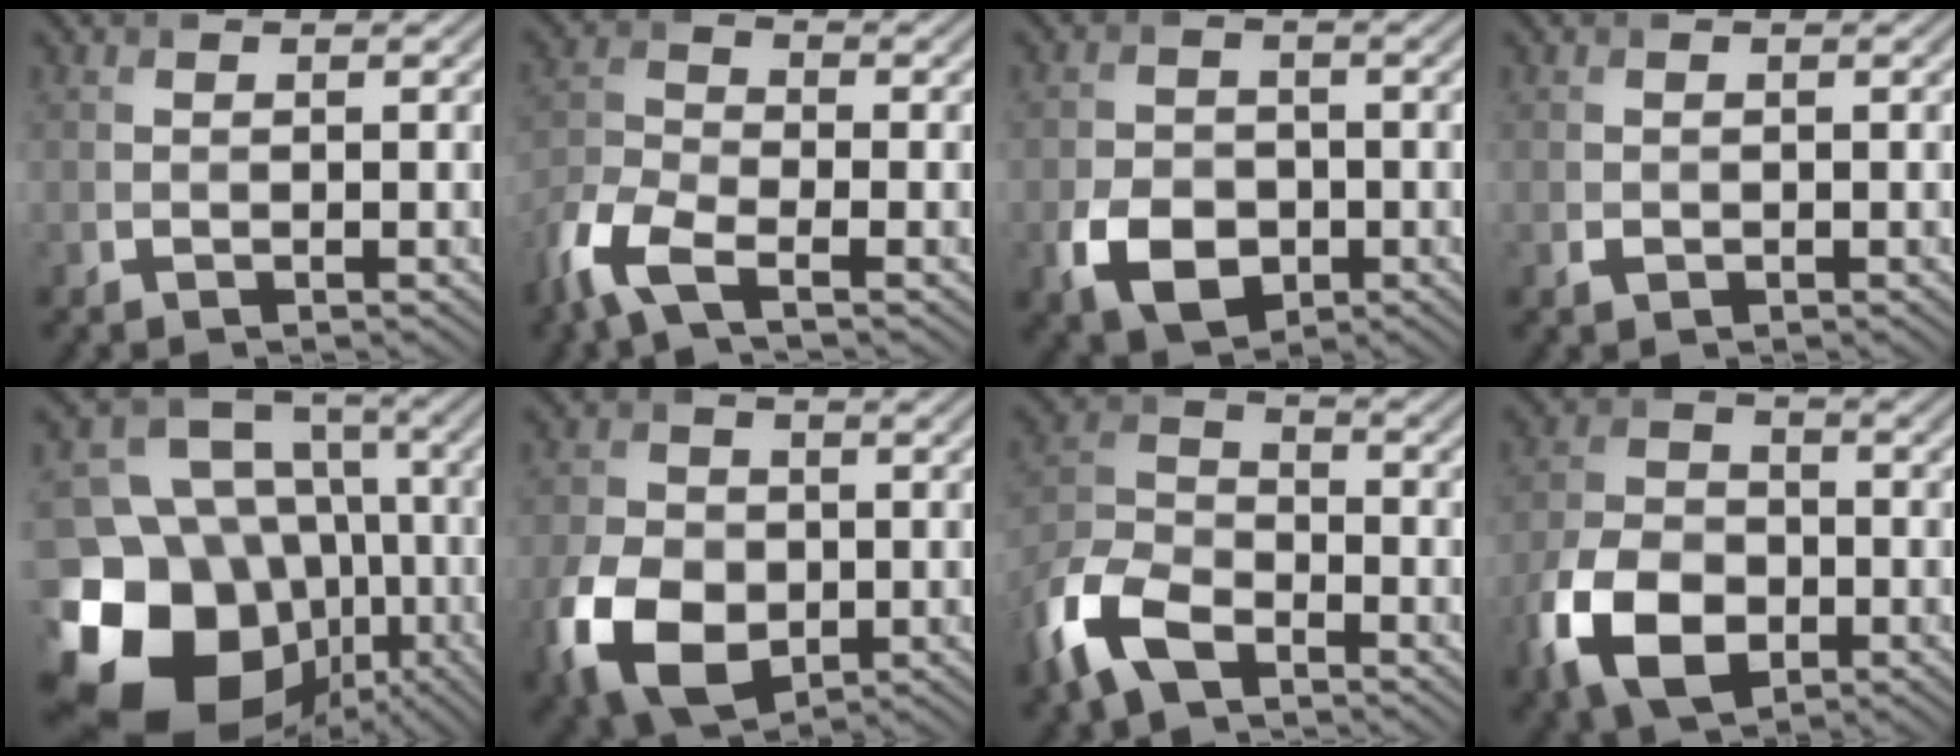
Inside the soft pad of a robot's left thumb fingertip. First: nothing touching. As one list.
[{"total": 6.8, "force": [-4.5, 2.4, 4.6], "torque": [-0.111, -0.010, -0.109]}, {"total": 6.2, "force": [-2.2, 4.6, 3.6], "torque": [-0.077, -0.013, -0.042]}, {"total": 0.7, "force": [-0.2, 0.6, 0.3], "torque": [-0.003, -0.005, -0.005]}, {"total": 21.6, "force": [-8.1, 17.9, 9.0], "torque": [-0.213, -0.045, -0.124]}, {"total": 10.5, "force": [-3.0, 7.6, 6.7], "torque": [-0.163, -0.027, -0.064]}, {"total": 9.7, "force": [-6.0, 5.0, 5.8], "torque": [-0.139, -0.011, -0.137]}, {"total": 10.2, "force": [-4.3, 6.7, 6.4], "torque": [-0.152, -0.017, -0.091]}]